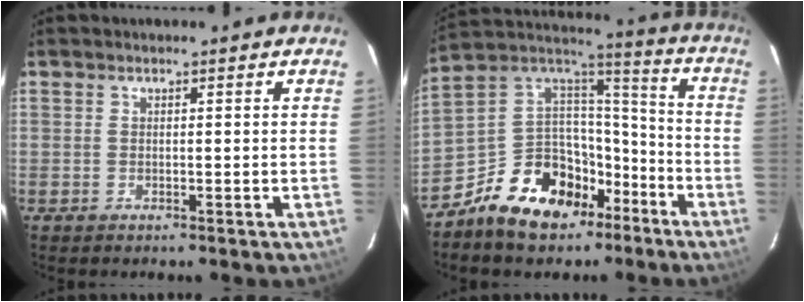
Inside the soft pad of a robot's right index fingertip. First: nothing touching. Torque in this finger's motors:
{"motor_torque": [1.11, -1.03, 0.43, 0.03]}